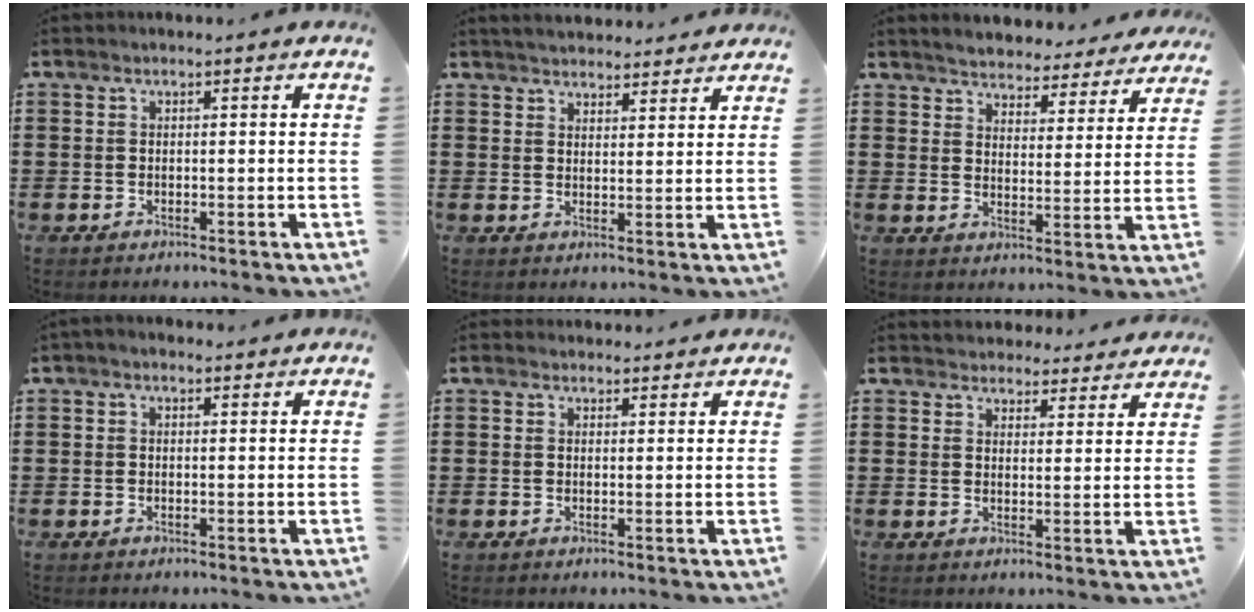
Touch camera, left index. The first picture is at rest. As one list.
[{"total": 3.2, "force": [3.2, 0.3, 0.2], "torque": [-0.013, -0.011, 0.059]}, {"total": 4.1, "force": [4.1, 0.1, -0.1], "torque": [-0.023, -0.030, 0.068]}, {"total": 1.1, "force": [0.6, 0.5, 0.7], "torque": [-0.014, 0.005, 0.011]}, {"total": 1.6, "force": [1.5, 0.4, 0.1], "torque": [-0.005, 0.002, 0.030]}, {"total": 3.6, "force": [3.5, 0.7, -0.1], "torque": [-0.003, -0.016, 0.063]}]